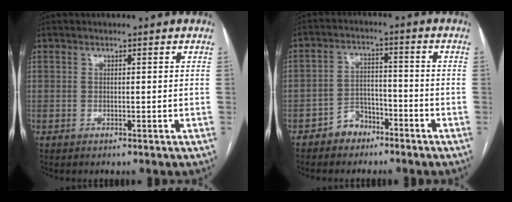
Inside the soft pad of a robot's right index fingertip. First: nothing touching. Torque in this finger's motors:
{"motor_torque": [-0.23, 0.00, -0.58, -0.21]}